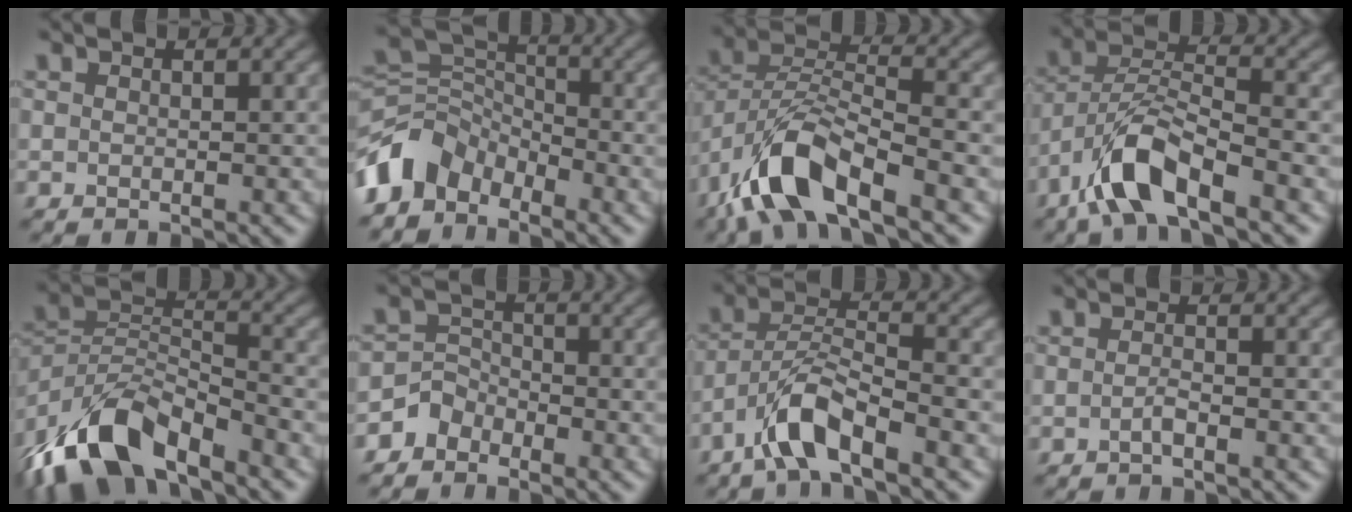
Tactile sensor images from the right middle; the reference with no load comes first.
{"total": 5.7, "force": [-3.9, 3.5, 2.1], "torque": [-0.038, 0.006, -0.090]}
{"total": 9.2, "force": [-5.6, 3.3, 6.5], "torque": [-0.125, 0.008, -0.113]}
{"total": 6.8, "force": [-4.4, 2.2, 4.8], "torque": [-0.092, 0.008, -0.088]}
{"total": 9.9, "force": [-7.1, 4.0, 5.6], "torque": [-0.105, 0.002, -0.148]}
{"total": 2.5, "force": [-2.0, 1.6, 0.3], "torque": [-0.002, 0.012, -0.049]}
{"total": 5.3, "force": [-3.6, 1.3, 3.7], "torque": [-0.071, 0.010, -0.074]}
{"total": 1.1, "force": [-0.5, 0.2, 0.9], "torque": [-0.019, 0.004, -0.010]}